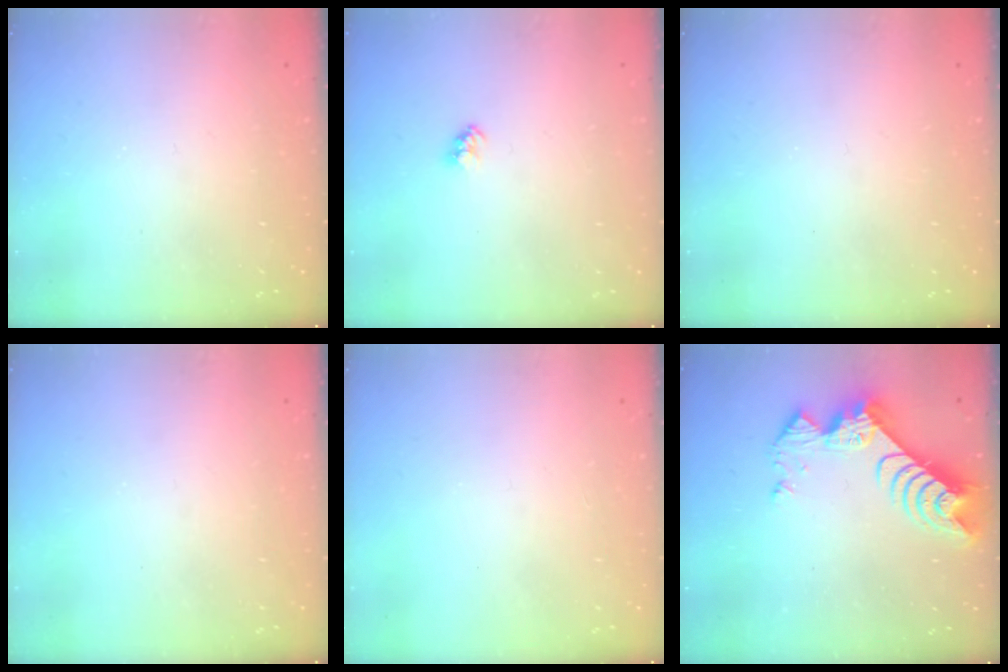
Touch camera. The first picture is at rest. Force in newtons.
{"total": 2.4, "press": 2.4, "slide": 0.1}
{"total": 0.0}
{"total": 0.6, "press": 0.4, "slide": 0.4}
{"total": 0.0}
{"total": 9.4, "press": 9.4, "slide": 0.8}